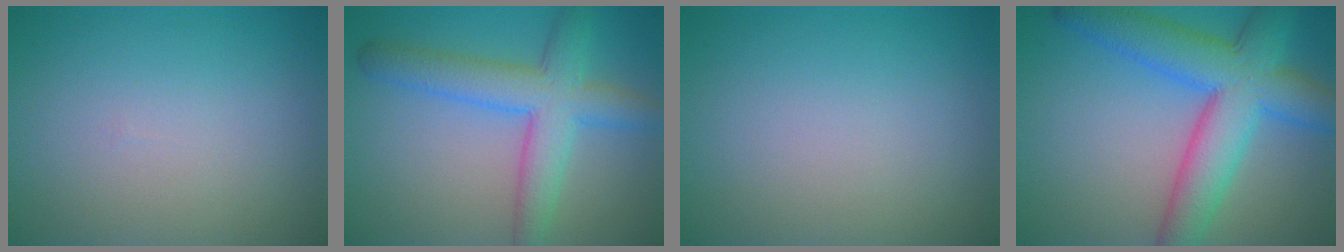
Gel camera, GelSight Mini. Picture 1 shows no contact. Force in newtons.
{"total": 6.1, "press": 6.1, "slide": 0.2}
{"total": 0.0}
{"total": 8.9, "press": 8.9, "slide": 0.4}